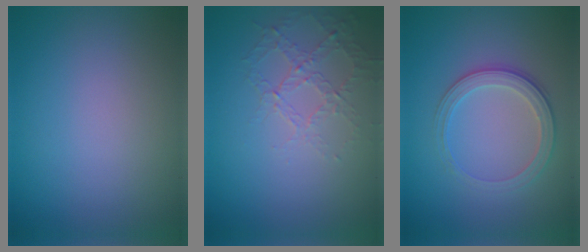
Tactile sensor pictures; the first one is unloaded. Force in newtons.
{"total": 1.6, "press": 1.1, "slide": 1.2}
{"total": 2.8, "press": 2.7, "slide": 0.8}